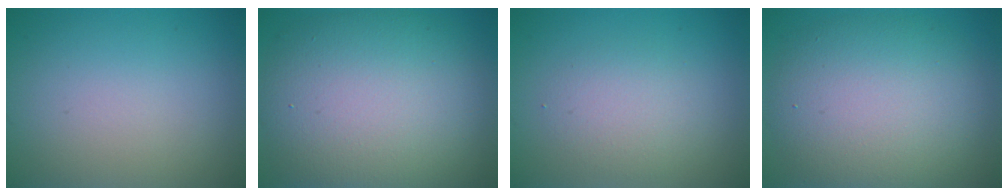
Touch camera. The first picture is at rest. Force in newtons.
{"total": 12.1, "press": 12.1, "slide": 0.4}
{"total": 2.6, "press": 2.6, "slide": 0.1}
{"total": 9.1, "press": 9.1, "slide": 0.1}